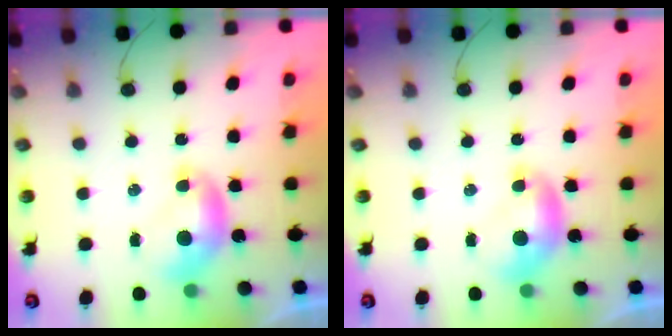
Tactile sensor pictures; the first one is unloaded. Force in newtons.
{"total": 0.0}